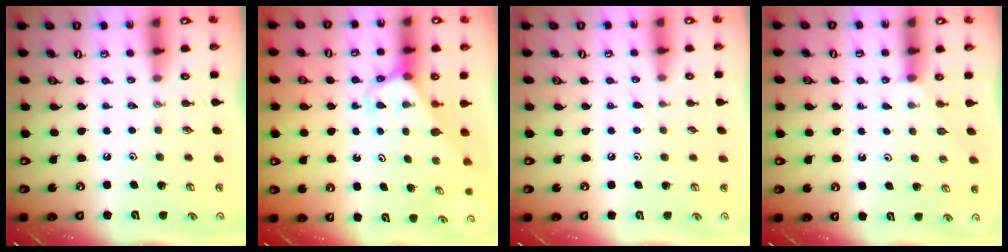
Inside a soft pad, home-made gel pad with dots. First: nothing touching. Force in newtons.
{"total": 3.0, "press": 3.0, "slide": 0.2}
{"total": 4.2, "press": 4.1, "slide": 0.4}
{"total": 1.7, "press": 1.7, "slide": 0.2}